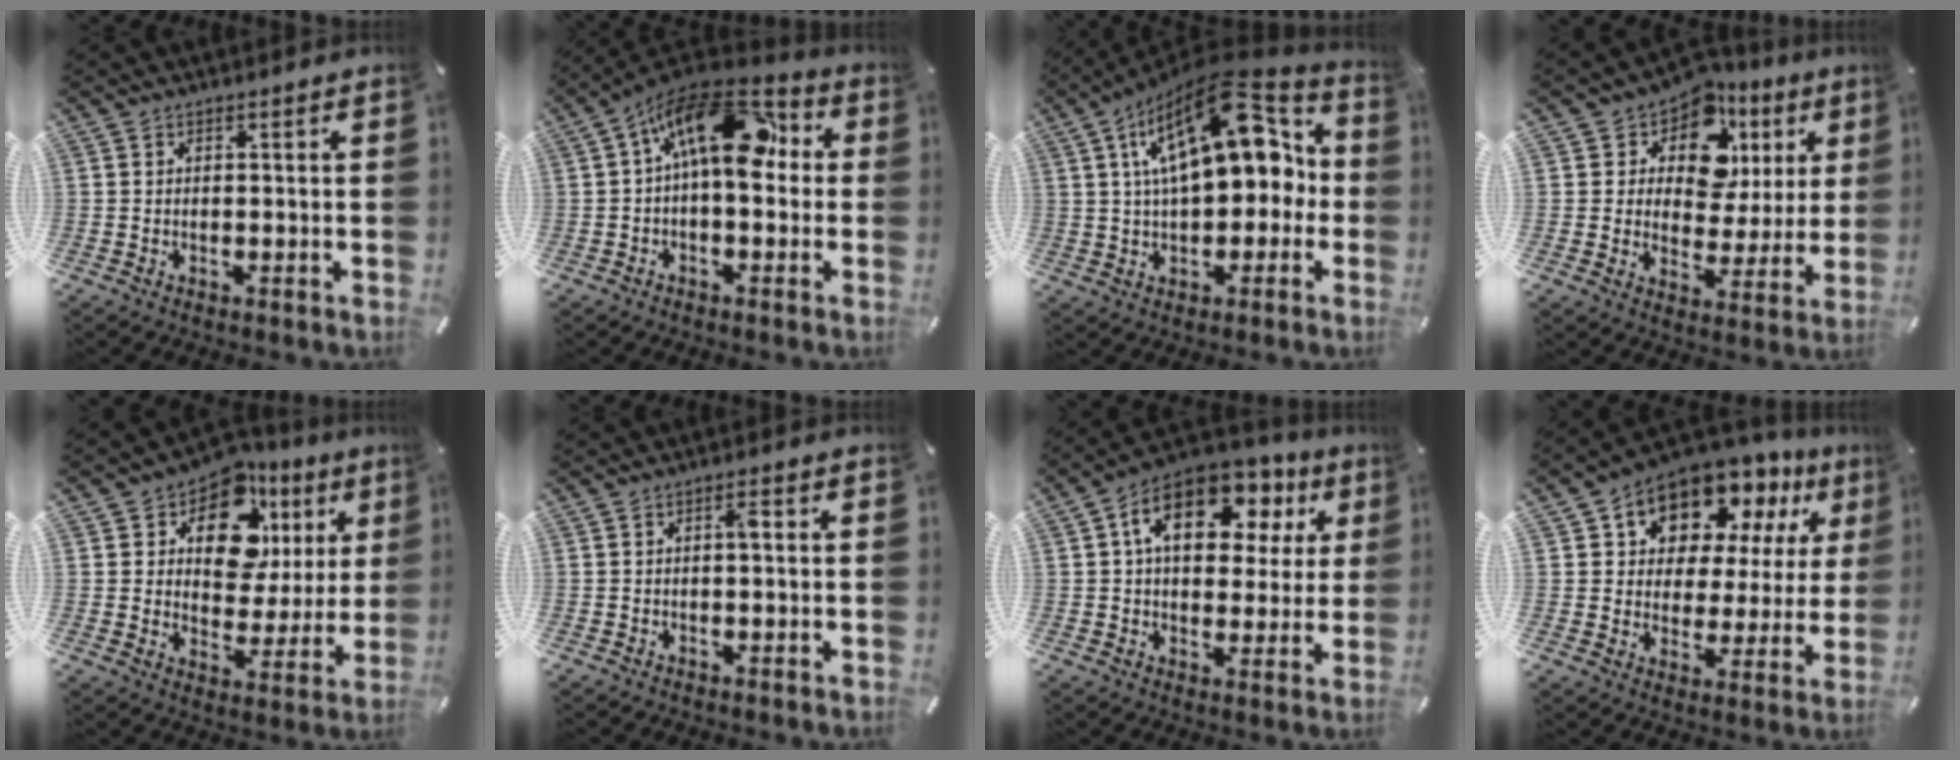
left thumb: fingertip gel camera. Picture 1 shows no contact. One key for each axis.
{"total": 19.1, "fx": 4.1, "fy": 10.1, "fz": 15.6, "tx": -0.252, "ty": -0.011, "tz": 0.064}
{"total": 21.7, "fx": 8.0, "fy": 11.8, "fz": 16.3, "tx": -0.267, "ty": -0.034, "tz": 0.133}
{"total": 11.5, "fx": 6.0, "fy": 8.3, "fz": 5.1, "tx": -0.086, "ty": -0.041, "tz": 0.109}
{"total": 14.0, "fx": 7.3, "fy": 9.5, "fz": 7.1, "tx": -0.115, "ty": -0.042, "tz": 0.132}
{"total": 2.1, "fx": 0.2, "fy": 0.7, "fz": 2.0, "tx": -0.040, "ty": 0.007, "tz": 0.000}
{"total": 16.8, "fx": 7.0, "fy": 10.8, "fz": 10.9, "tx": -0.170, "ty": -0.020, "tz": 0.121}
{"total": 12.1, "fx": 8.9, "fy": 7.6, "fz": 2.9, "tx": -0.060, "ty": -0.073, "tz": 0.164}